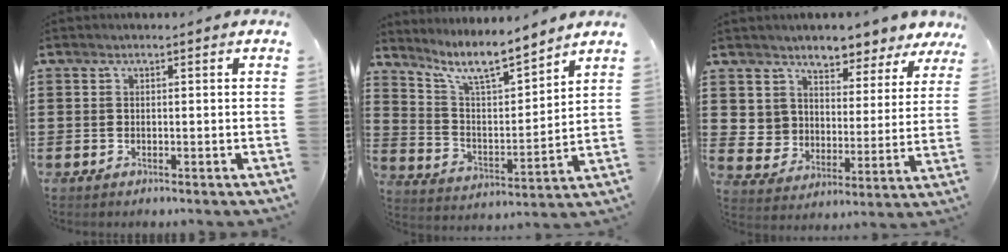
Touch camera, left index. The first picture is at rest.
{"total": 8.8, "force": [7.4, 1.4, 4.4], "torque": [-0.113, -0.038, 0.130]}
{"total": 6.0, "force": [5.5, 2.0, -1.2], "torque": [-0.021, -0.051, 0.099]}